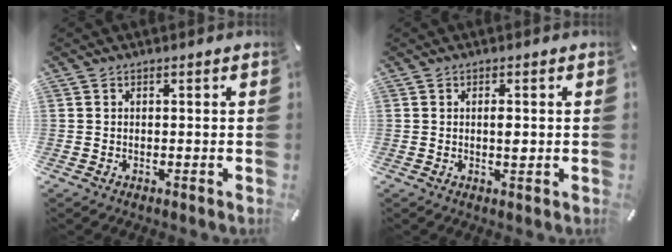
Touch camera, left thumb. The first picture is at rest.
{"total": 2.3, "force": [0.1, 0.8, 2.1], "torque": [-0.034, -0.003, -0.001]}